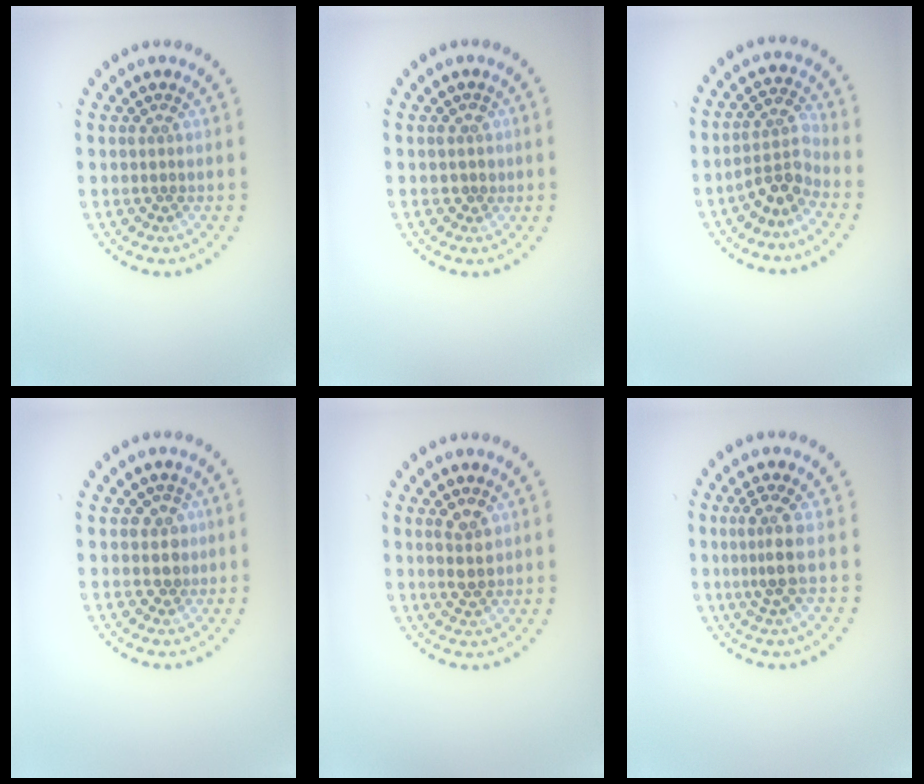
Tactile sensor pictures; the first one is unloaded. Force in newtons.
{"total": 0.8, "press": 0.7, "slide": 0.5}
{"total": 3.1, "press": 2.2, "slide": 2.2}
{"total": 1.8, "press": 1.6, "slide": 0.9}
{"total": 2.3, "press": 2.3, "slide": 0.6}
{"total": 2.5, "press": 2.1, "slide": 1.4}